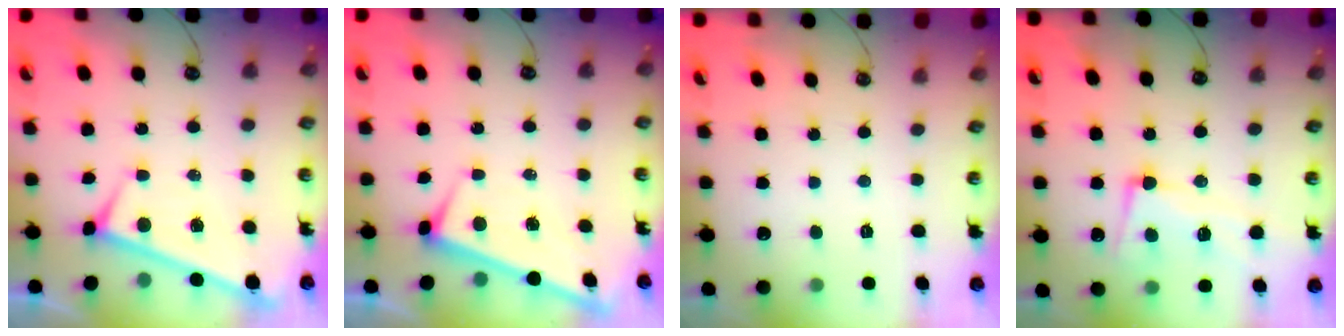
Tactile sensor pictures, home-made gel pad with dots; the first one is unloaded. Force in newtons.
{"total": 1.1, "press": 1.0, "slide": 0.3}
{"total": 0.0}
{"total": 5.5, "press": 5.3, "slide": 1.5}